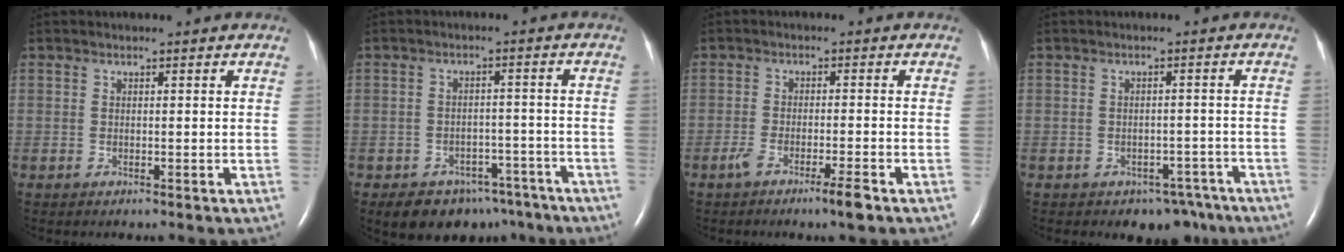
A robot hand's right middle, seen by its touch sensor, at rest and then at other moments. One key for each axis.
{"total": 10.7, "fx": -7.8, "fy": 6.5, "fz": 3.3, "tx": -0.032, "ty": 0.016, "tz": -0.095}
{"total": 4.2, "fx": -2.8, "fy": 0.0, "fz": 3.2, "tx": -0.062, "ty": -0.007, "tz": -0.052}
{"total": 5.4, "fx": -4.1, "fy": 3.4, "fz": 1.1, "tx": 0.004, "ty": 0.016, "tz": -0.051}